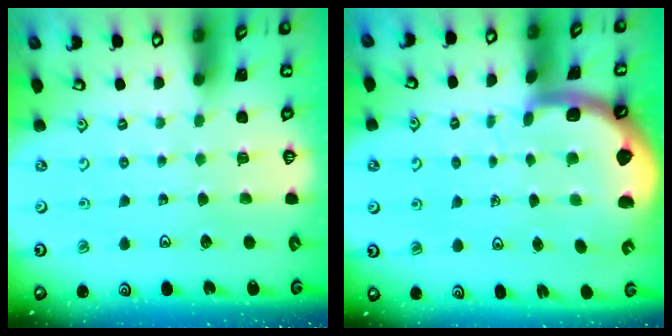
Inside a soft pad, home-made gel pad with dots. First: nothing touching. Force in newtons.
{"total": 4.6, "press": 4.3, "slide": 1.8}